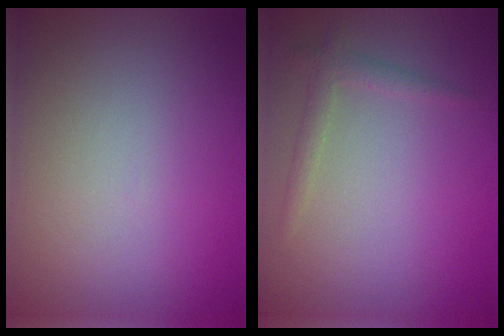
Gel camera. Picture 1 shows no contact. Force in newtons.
{"total": 1.5, "press": 1.5, "slide": 0.1}